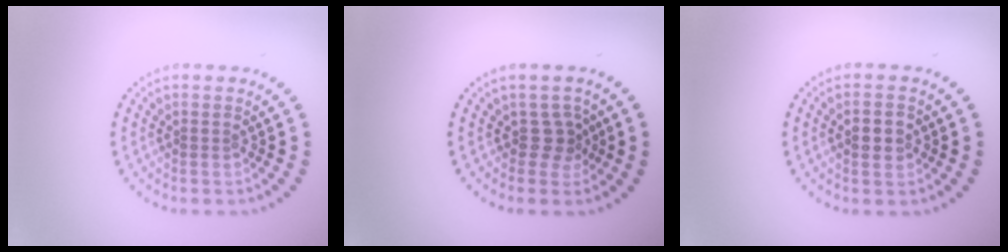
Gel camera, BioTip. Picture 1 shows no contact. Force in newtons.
{"total": 1.7, "press": 1.2, "slide": 1.3}
{"total": 2.4, "press": 2.4, "slide": 0.1}